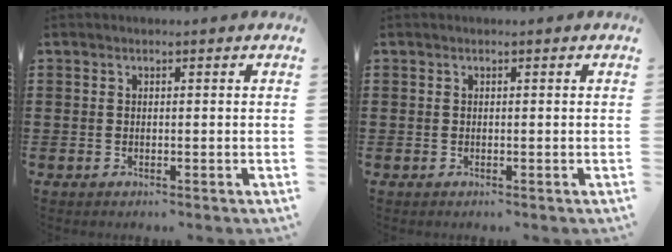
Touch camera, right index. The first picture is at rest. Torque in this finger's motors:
{"motor_torque": [-0.59, 1.54, 0.00, 0.01]}